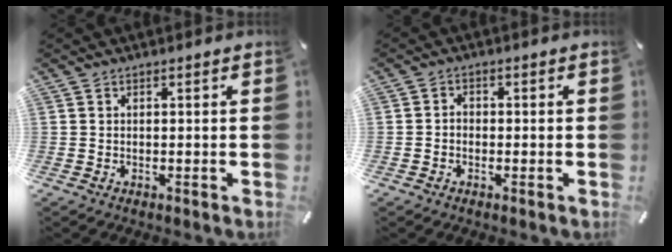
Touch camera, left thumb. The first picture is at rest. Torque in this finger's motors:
{"motor_torque": [-0.04, -0.48, -0.10, 0.08, -0.09]}